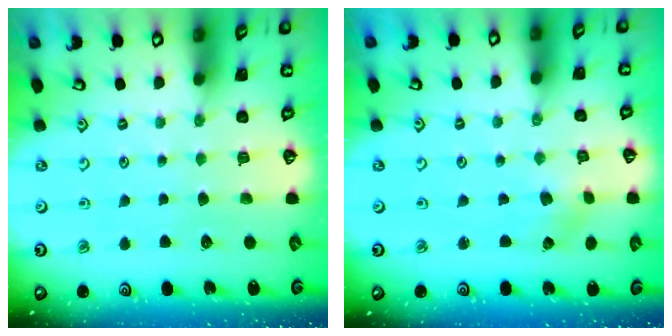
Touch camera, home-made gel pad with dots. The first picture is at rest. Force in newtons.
{"total": 2.9, "press": 2.9, "slide": 0.4}